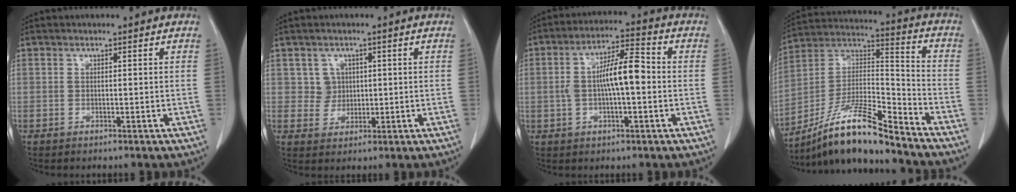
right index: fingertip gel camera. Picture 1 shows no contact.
{"total": 3.0, "force": [0.9, 2.9, 0.1], "torque": [0.006, 0.006, 0.018]}
{"total": 8.8, "force": [-0.2, 2.3, 8.5], "torque": [-0.161, 0.025, -0.004]}
{"total": 14.5, "force": [-12.1, 1.1, 7.9], "torque": [-0.144, 0.021, -0.215]}